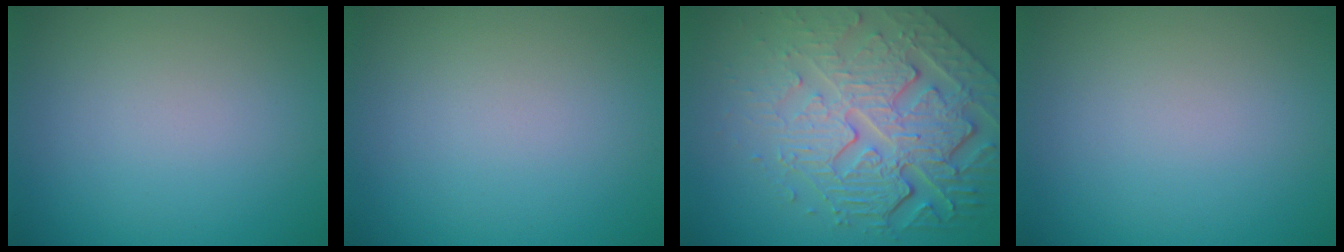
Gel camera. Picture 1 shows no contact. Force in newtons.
{"total": 0.0}
{"total": 8.5, "press": 5.9, "slide": 6.2}
{"total": 0.0}